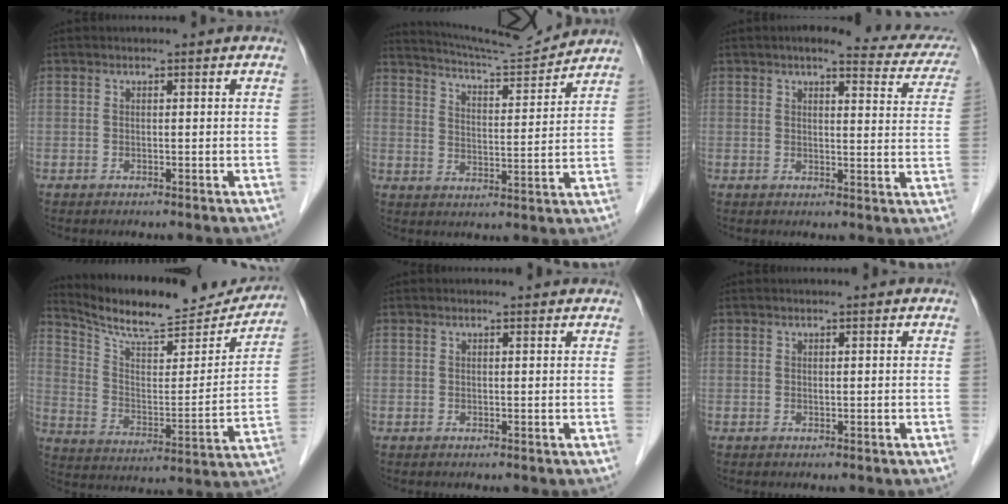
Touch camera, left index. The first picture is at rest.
{"total": 11.2, "force": [11.0, -0.9, 1.9], "torque": [-0.042, -0.011, 0.172]}
{"total": 12.6, "force": [10.8, 3.1, 5.8], "torque": [-0.045, -0.003, 0.097]}
{"total": 19.2, "force": [18.1, 3.3, 5.5], "torque": [-0.094, -0.037, 0.265]}
{"total": 1.0, "force": [0.9, 0.1, 0.3], "torque": [-0.012, 0.005, 0.008]}
{"total": 0.0}